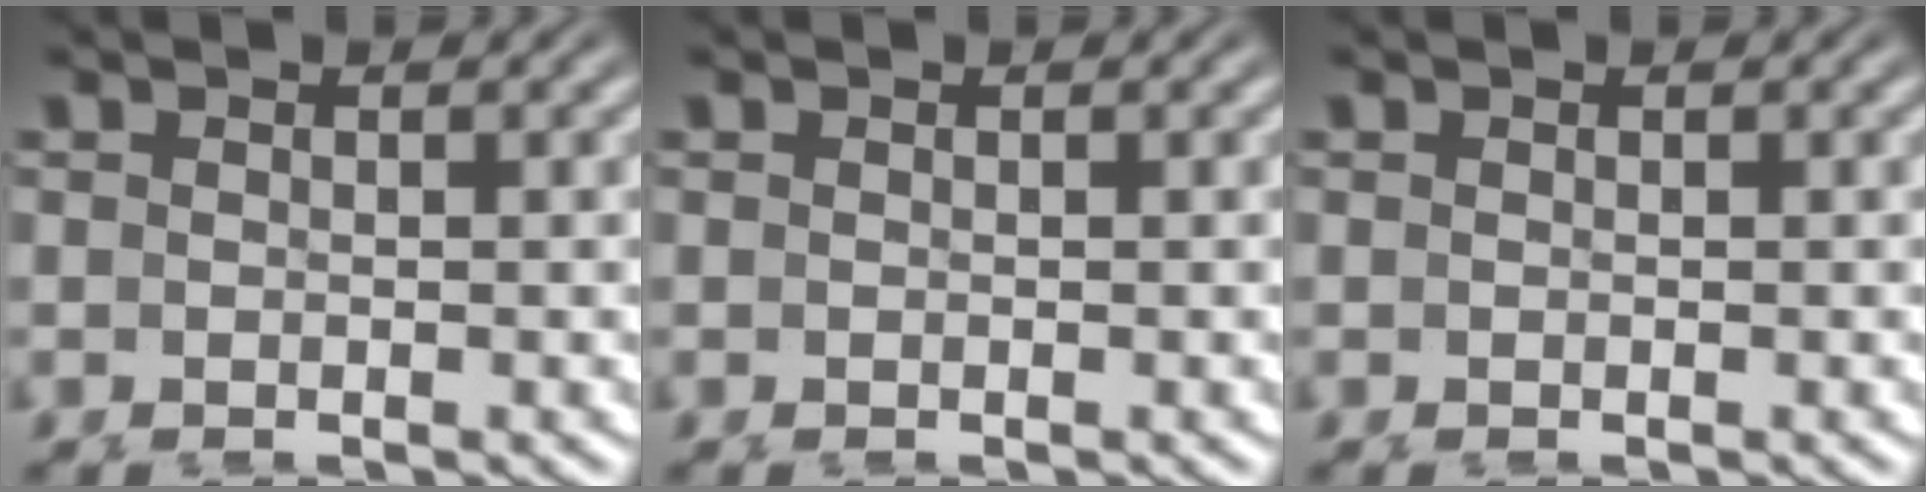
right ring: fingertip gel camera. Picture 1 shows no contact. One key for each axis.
{"total": 0.0}
{"total": 0.0}